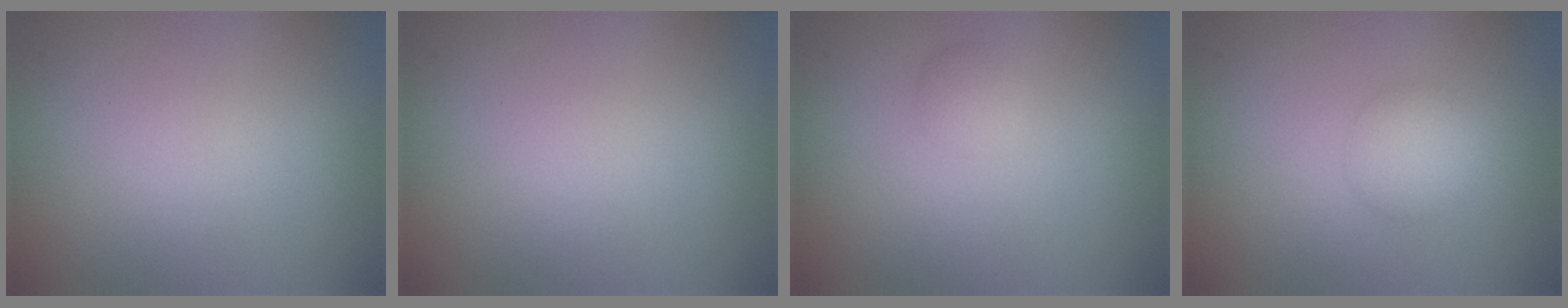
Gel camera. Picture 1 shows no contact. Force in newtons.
{"total": 0.0}
{"total": 1.1, "press": 1.1, "slide": 0.0}
{"total": 2.5, "press": 2.4, "slide": 0.2}